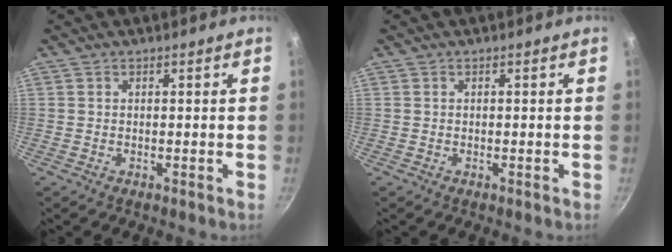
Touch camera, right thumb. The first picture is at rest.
{"total": 0.0}